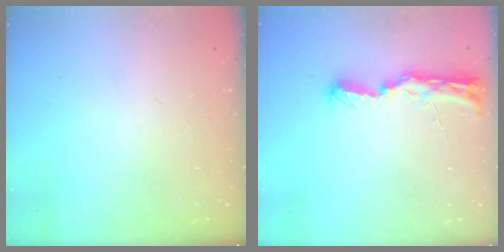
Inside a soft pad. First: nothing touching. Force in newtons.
{"total": 8.9, "press": 8.9, "slide": 1.3}